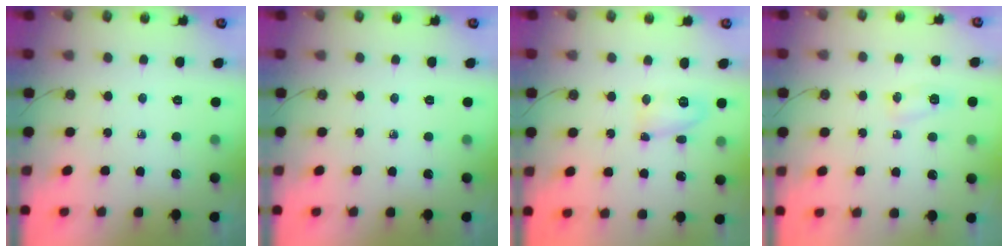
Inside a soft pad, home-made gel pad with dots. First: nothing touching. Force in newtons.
{"total": 0.0}
{"total": 21.4, "press": 9.1, "slide": 19.4}
{"total": 4.9, "press": 4.8, "slide": 0.9}